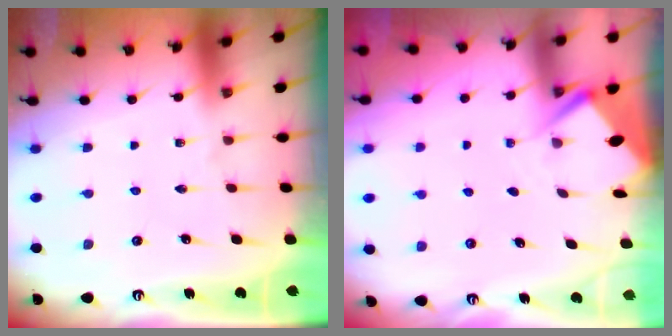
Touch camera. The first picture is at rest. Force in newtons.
{"total": 2.9, "press": 2.8, "slide": 0.4}